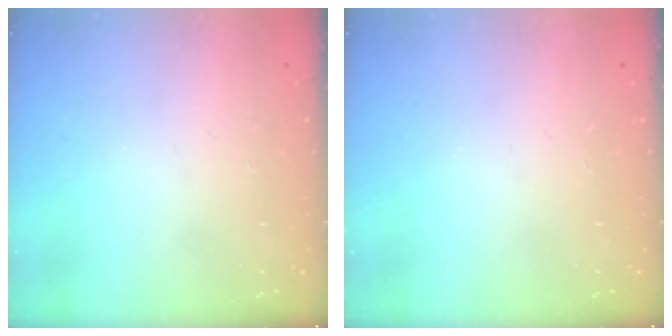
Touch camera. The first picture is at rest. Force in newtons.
{"total": 0.0}